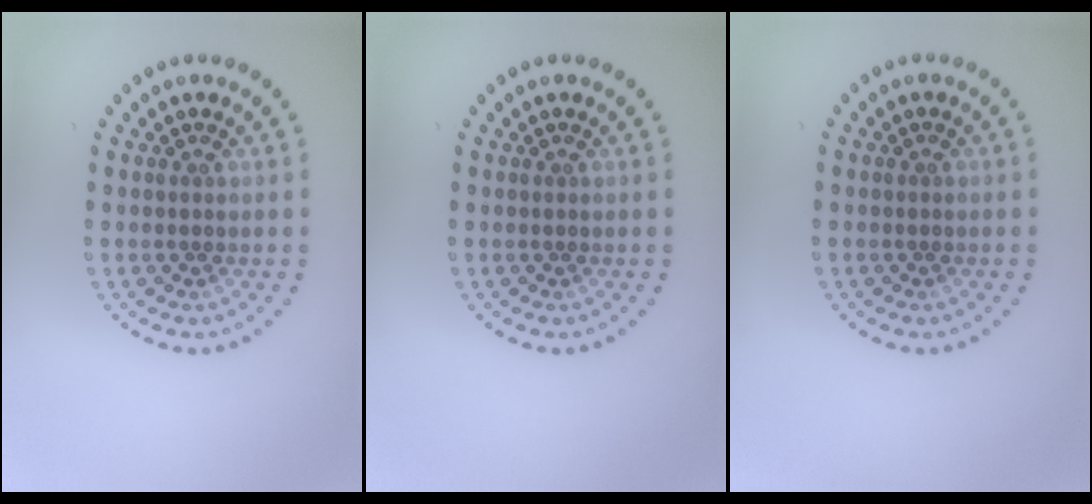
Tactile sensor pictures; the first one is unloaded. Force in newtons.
{"total": 0.0}
{"total": 0.0}